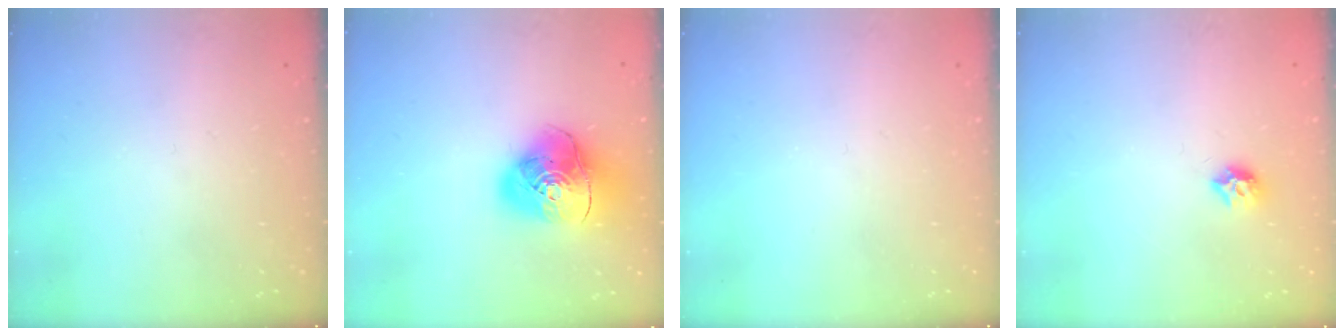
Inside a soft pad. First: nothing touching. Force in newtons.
{"total": 14.0, "press": 13.9, "slide": 1.8}
{"total": 0.0}
{"total": 7.5, "press": 7.4, "slide": 0.6}